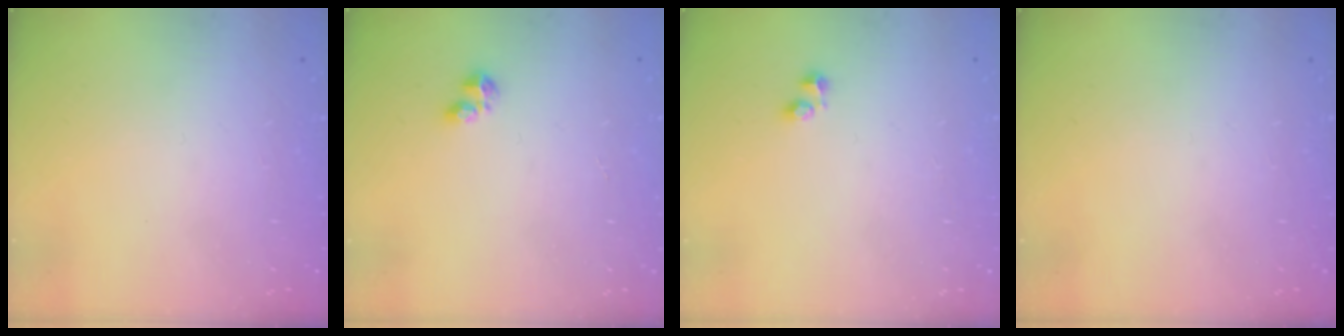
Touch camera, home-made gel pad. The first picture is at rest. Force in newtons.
{"total": 3.1, "press": 3.0, "slide": 0.5}
{"total": 1.9, "press": 1.9, "slide": 0.5}
{"total": 0.0}